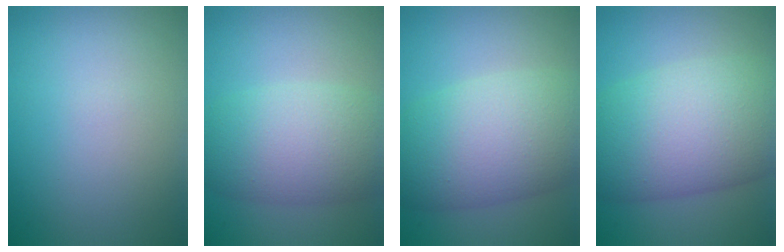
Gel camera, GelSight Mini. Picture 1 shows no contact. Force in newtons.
{"total": 7.5, "press": 7.5, "slide": 0.2}
{"total": 9.9, "press": 9.9, "slide": 0.4}
{"total": 11.8, "press": 11.8, "slide": 0.3}